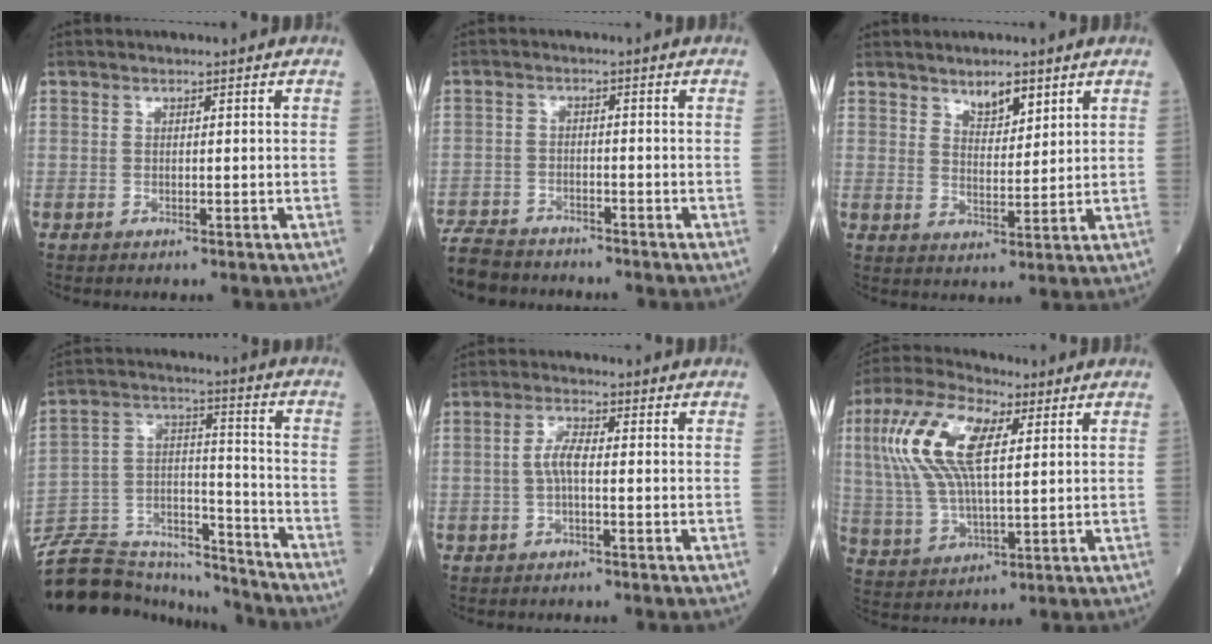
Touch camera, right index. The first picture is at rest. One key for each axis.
{"total": 8.4, "fx": -7.8, "fy": 2.1, "fz": 2.2, "tx": -0.037, "ty": -0.013, "tz": -0.131}
{"total": 4.4, "fx": 3.1, "fy": 1.6, "fz": 2.7, "tx": -0.044, "ty": -0.002, "tz": 0.055}
{"total": 21.1, "fx": -19.7, "fy": 5.1, "fz": 5.5, "tx": -0.142, "ty": 0.029, "tz": -0.323}
{"total": 3.2, "fx": -0.4, "fy": 0.7, "fz": 3.0, "tx": -0.061, "ty": 0.005, "tz": -0.009}
{"total": 14.0, "fx": 4.1, "fy": 4.8, "fz": 12.5, "tx": -0.283, "ty": 0.025, "tz": 0.079}